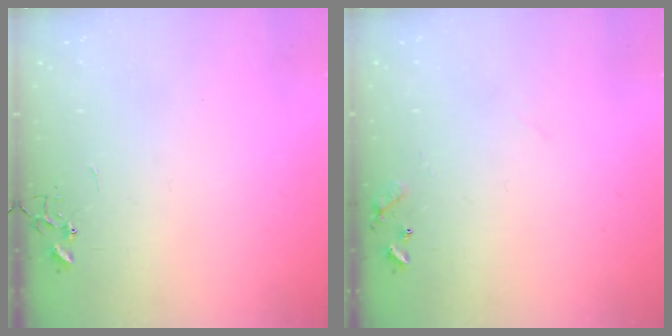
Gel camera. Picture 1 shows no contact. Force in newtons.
{"total": 7.2, "press": 7.2, "slide": 0.5}